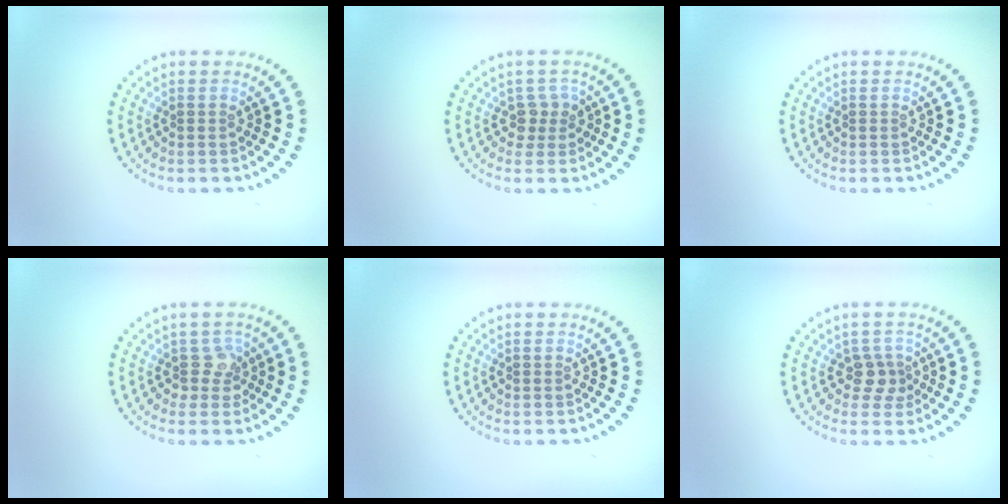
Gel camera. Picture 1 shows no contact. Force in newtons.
{"total": 1.9, "press": 1.6, "slide": 1.0}
{"total": 0.0}
{"total": 2.0, "press": 1.5, "slide": 1.3}
{"total": 0.0}
{"total": 2.1, "press": 1.6, "slide": 1.3}